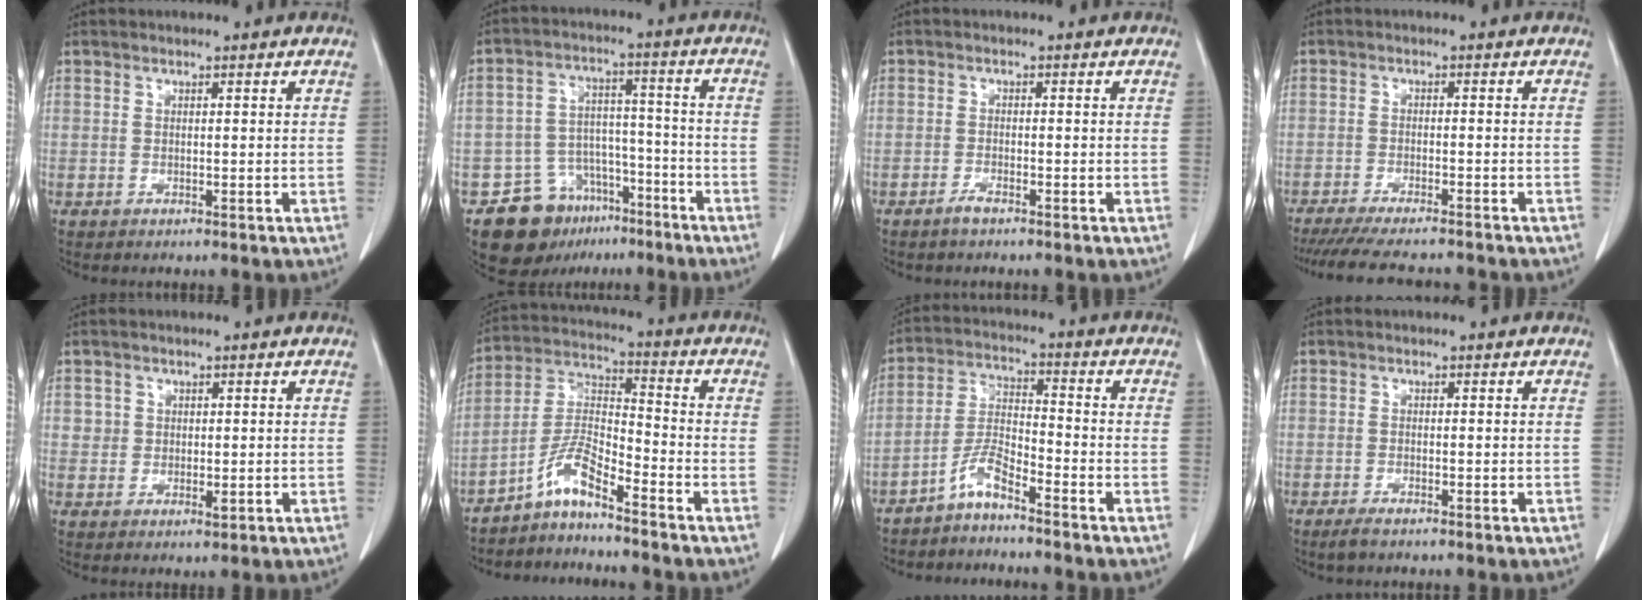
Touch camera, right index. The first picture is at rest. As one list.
[{"total": 10.4, "force": [-6.4, 7.3, 3.9], "torque": [-0.063, 0.031, -0.096]}, {"total": 1.7, "force": [-1.1, 0.1, 1.3], "torque": [-0.024, -0.001, -0.023]}, {"total": 8.3, "force": [-7.6, -0.4, 3.2], "torque": [-0.040, -0.013, -0.127]}, {"total": 2.3, "force": [0.6, 2.1, 0.7], "torque": [-0.002, -0.003, 0.006]}, {"total": 6.3, "force": [-4.9, 0.2, 3.9], "torque": [-0.081, 0.007, -0.103]}, {"total": 4.8, "force": [-3.9, 0.2, 2.8], "torque": [-0.060, -0.006, -0.085]}, {"total": 1.6, "force": [-0.9, 0.2, 1.3], "torque": [-0.025, -0.003, -0.018]}]